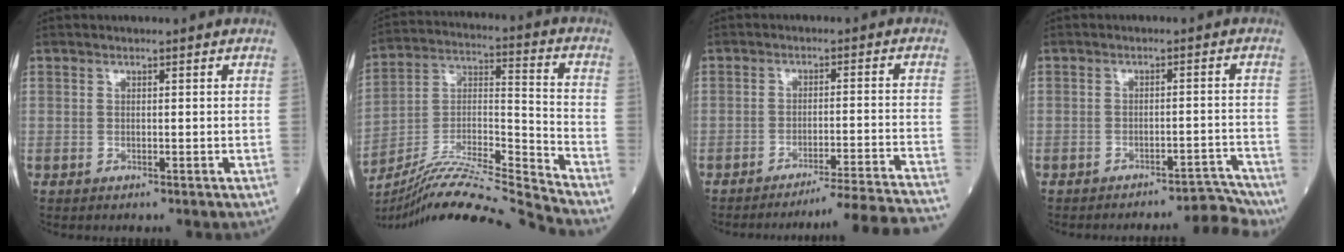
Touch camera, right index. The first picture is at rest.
{"total": 19.0, "force": [-17.8, -2.3, 6.3], "torque": [-0.121, 0.011, -0.309]}
{"total": 17.8, "force": [-16.9, -3.2, 4.6], "torque": [-0.021, -0.031, -0.219]}
{"total": 6.2, "force": [-6.2, 0.0, 0.3], "torque": [0.016, 0.018, -0.082]}